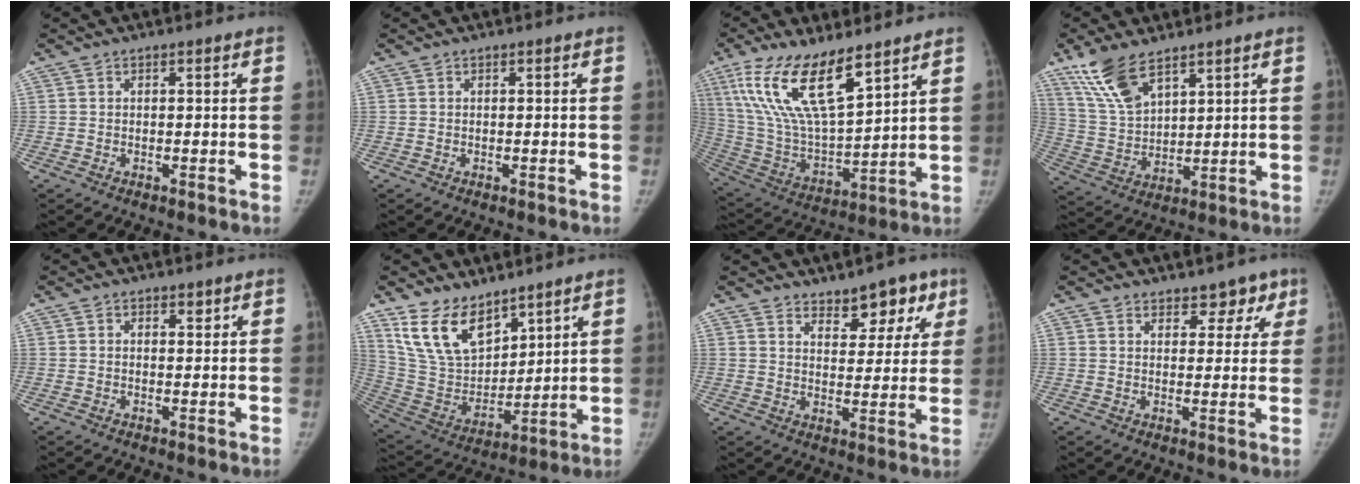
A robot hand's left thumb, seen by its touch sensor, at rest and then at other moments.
{"total": 0.0}
{"total": 19.3, "force": [11.3, 6.5, 14.2], "torque": [-0.265, -0.048, 0.228]}
{"total": 10.6, "force": [7.4, 4.2, 6.4], "torque": [-0.121, -0.029, 0.161]}
{"total": 1.2, "force": [0.7, 0.7, 0.7], "torque": [-0.003, -0.002, 0.008]}
{"total": 15.0, "force": [10.4, 8.0, 7.4], "torque": [-0.106, -0.057, 0.221]}
{"total": 8.1, "force": [5.6, 4.4, 4.0], "torque": [-0.008, -0.030, 0.079]}
{"total": 5.1, "force": [3.6, 3.1, 1.8], "torque": [0.018, -0.017, 0.044]}